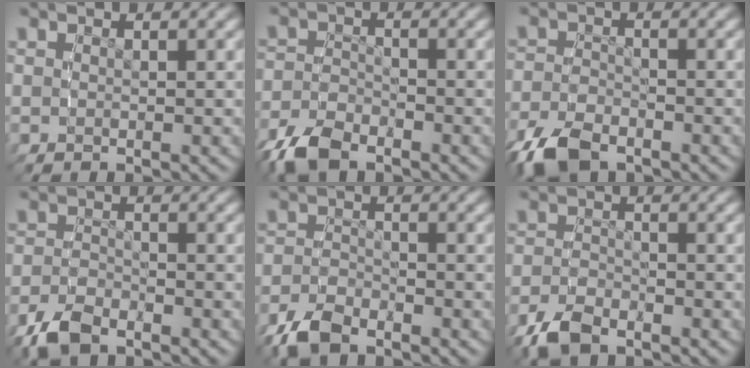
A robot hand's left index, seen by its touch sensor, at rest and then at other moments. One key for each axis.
{"total": 3.7, "fx": -2.9, "fy": 1.7, "fz": 1.7, "tx": -0.036, "ty": -0.008, "tz": -0.050}
{"total": 3.8, "fx": -3.0, "fy": 1.5, "fz": 1.8, "tx": -0.039, "ty": -0.012, "tz": -0.049}
{"total": 2.8, "fx": -2.4, "fy": 1.0, "fz": 1.2, "tx": -0.026, "ty": -0.005, "tz": -0.042}
{"total": 3.0, "fx": -2.5, "fy": 1.2, "fz": 1.2, "tx": -0.025, "ty": -0.004, "tz": -0.046}
{"total": 2.7, "fx": -2.3, "fy": 0.9, "fz": 1.1, "tx": -0.025, "ty": -0.005, "tz": -0.041}